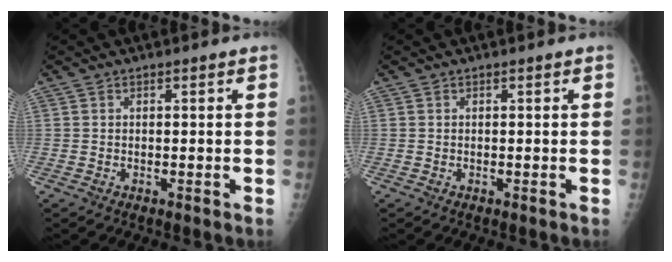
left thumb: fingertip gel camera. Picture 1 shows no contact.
{"total": 0.0}